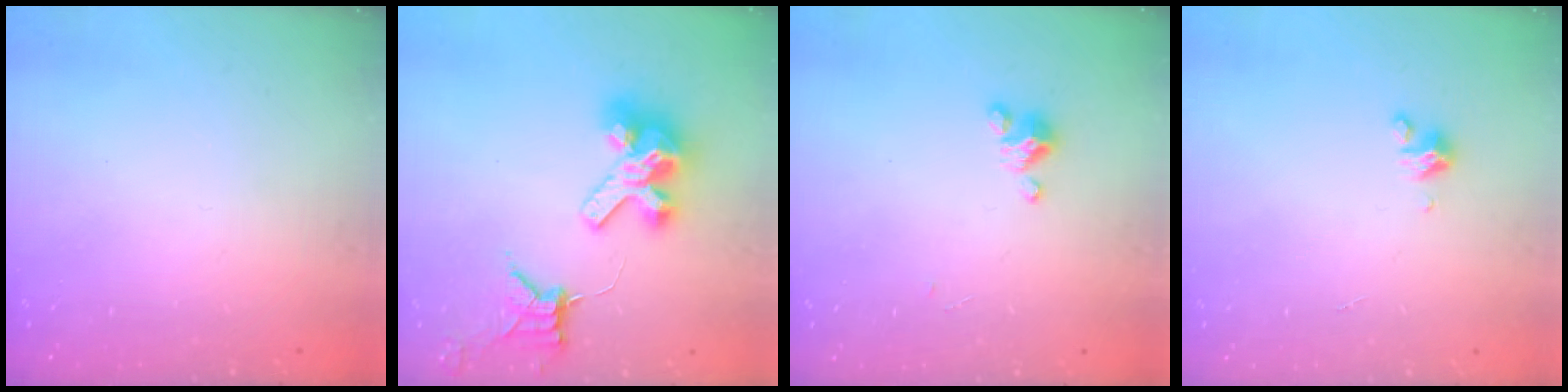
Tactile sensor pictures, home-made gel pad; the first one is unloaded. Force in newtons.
{"total": 13.3, "press": 13.2, "slide": 1.8}
{"total": 2.5, "press": 2.5, "slide": 0.3}
{"total": 1.7, "press": 1.7, "slide": 0.3}